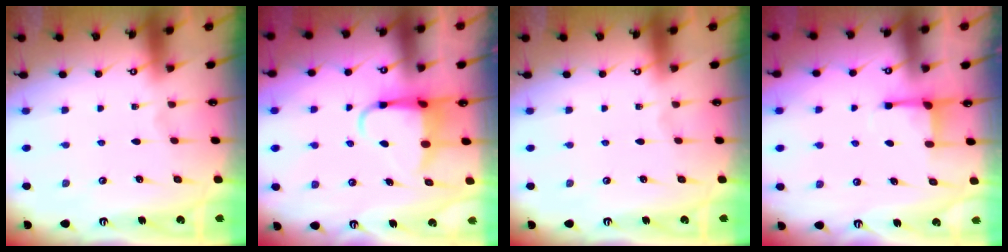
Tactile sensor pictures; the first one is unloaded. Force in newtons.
{"total": 5.3, "press": 5.2, "slide": 0.8}
{"total": 0.0}
{"total": 3.0, "press": 3.0, "slide": 0.4}